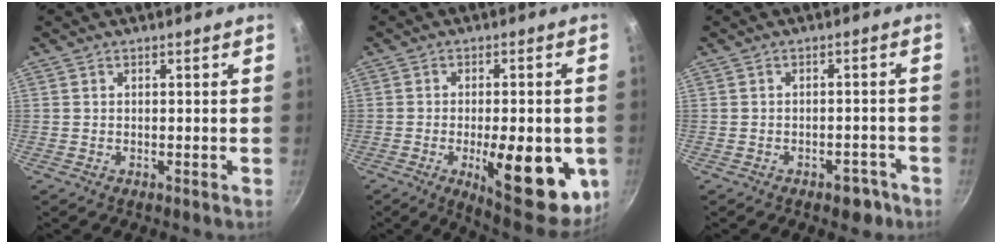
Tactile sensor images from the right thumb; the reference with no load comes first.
{"total": 18.4, "force": [-4.8, 6.8, 16.4], "torque": [-0.183, -0.015, -0.048]}
{"total": 3.6, "force": [-2.4, 1.9, 1.8], "torque": [-0.009, 0.018, -0.029]}